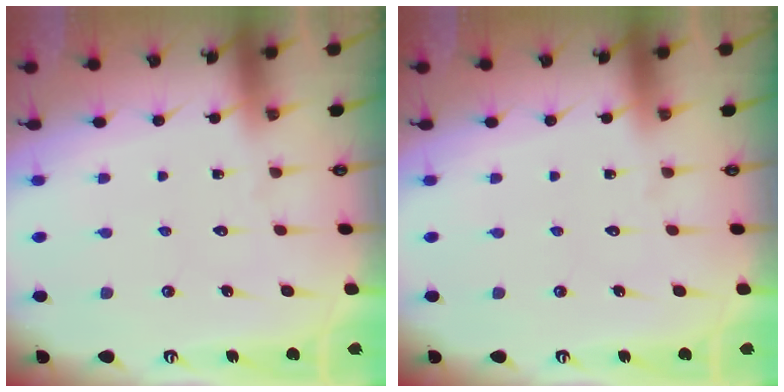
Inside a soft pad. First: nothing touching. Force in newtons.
{"total": 0.0}